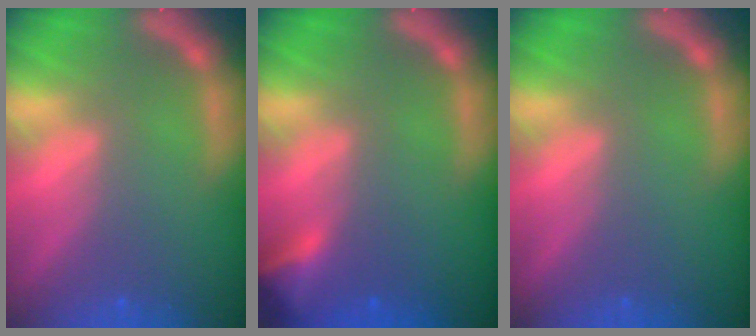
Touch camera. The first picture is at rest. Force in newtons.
{"total": 2.9}
{"total": 0.0}